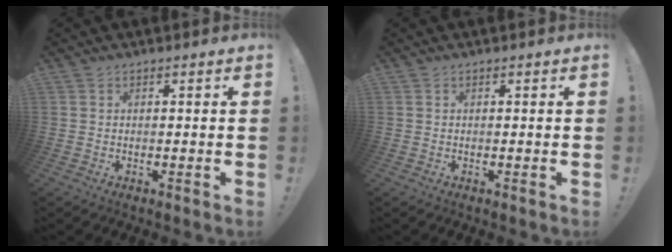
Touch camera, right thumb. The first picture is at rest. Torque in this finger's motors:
{"motor_torque": [0.00, 0.00, -0.03, 0.04, 0.00]}